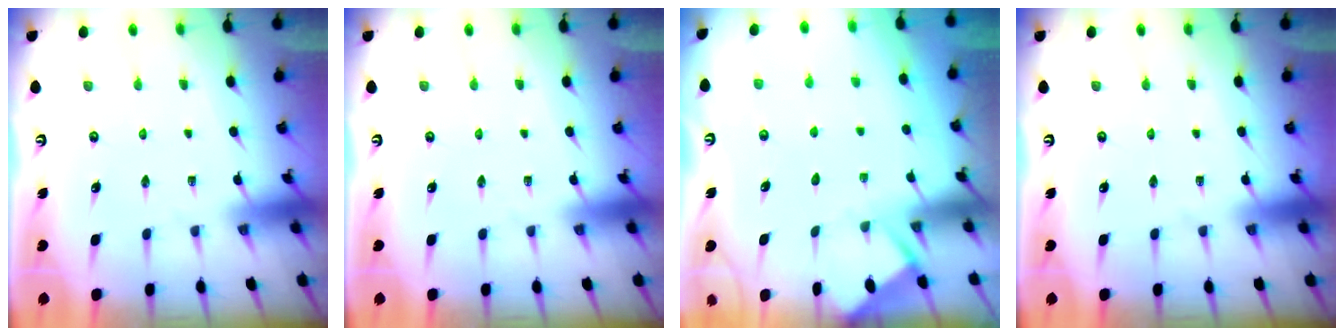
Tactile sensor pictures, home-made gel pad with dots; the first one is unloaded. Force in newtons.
{"total": 0.0}
{"total": 3.0, "press": 3.0, "slide": 0.2}
{"total": 0.0}